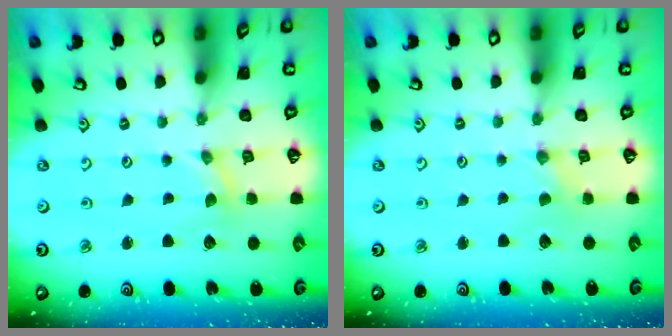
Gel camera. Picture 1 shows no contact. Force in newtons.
{"total": 0.0}